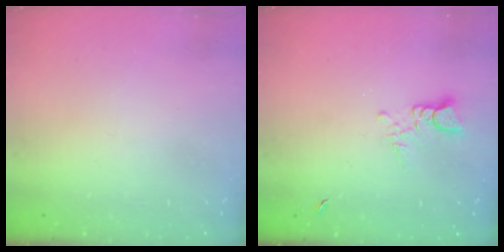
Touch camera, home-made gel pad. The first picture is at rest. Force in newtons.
{"total": 2.7, "press": 2.7, "slide": 0.3}